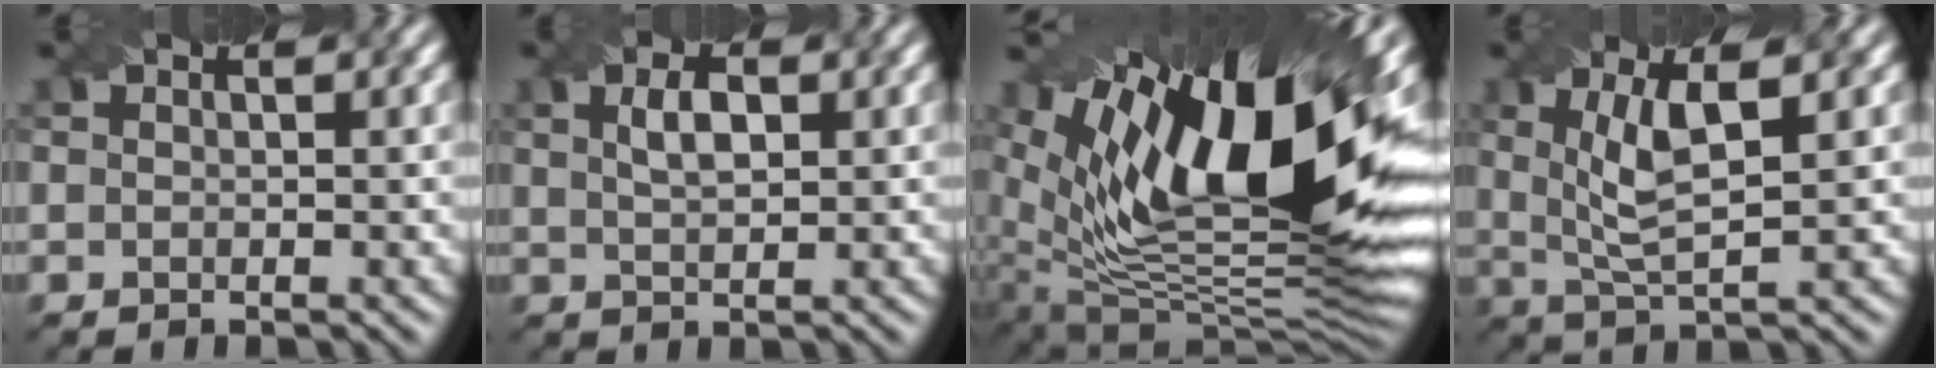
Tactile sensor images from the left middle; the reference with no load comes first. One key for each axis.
{"total": 2.8, "fx": 1.0, "fy": 1.3, "fz": 2.2, "tx": -0.046, "ty": 0.003, "tz": 0.020}
{"total": 17.6, "fx": 6.3, "fy": 6.8, "fz": 15.0, "tx": -0.251, "ty": 0.011, "tz": 0.105}
{"total": 5.4, "fx": 1.3, "fy": 1.5, "fz": 5.0, "tx": -0.101, "ty": 0.001, "tz": 0.029}